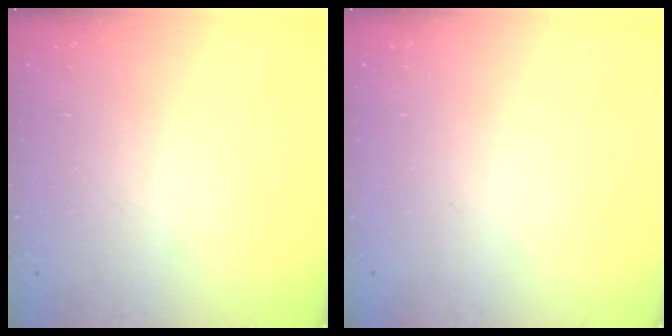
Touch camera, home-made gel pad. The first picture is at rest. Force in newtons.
{"total": 0.0}